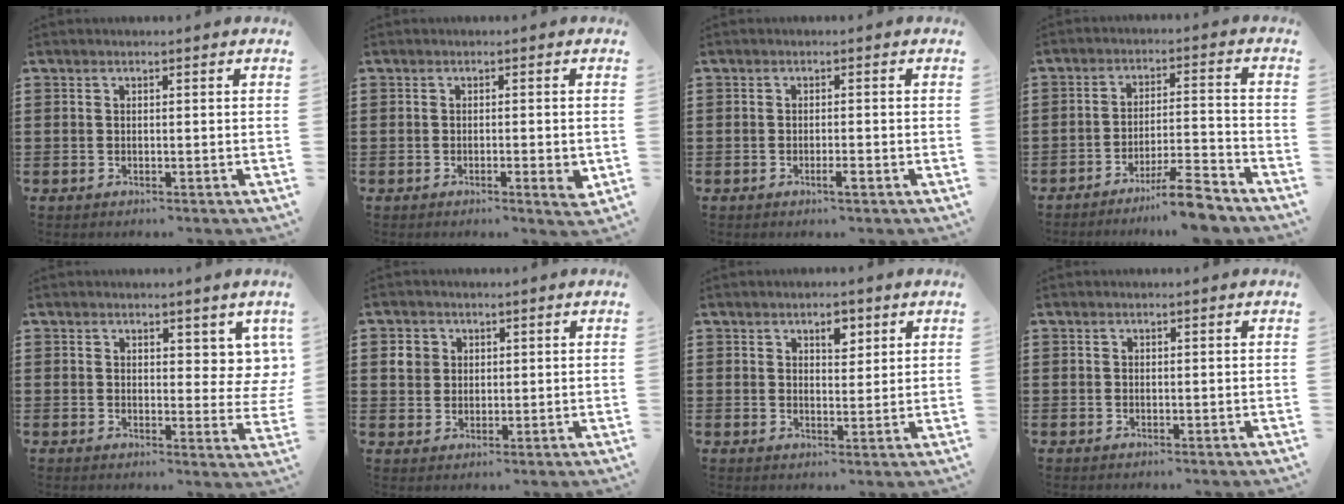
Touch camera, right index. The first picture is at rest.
{"total": 2.4, "force": [-0.8, 0.3, 2.3], "torque": [-0.038, -0.004, -0.014]}
{"total": 1.7, "force": [-0.9, 0.0, 1.4], "torque": [-0.024, -0.005, -0.015]}
{"total": 7.8, "force": [-6.6, 0.0, 4.2], "torque": [-0.068, 0.001, -0.122]}
{"total": 4.5, "force": [2.8, 2.8, 2.1], "torque": [-0.022, -0.011, 0.045]}
{"total": 3.1, "force": [1.1, 2.8, 0.8], "torque": [-0.028, 0.010, 0.020]}
{"total": 3.5, "force": [2.1, 1.8, 2.1], "torque": [-0.032, 0.001, 0.033]}
{"total": 0.0}